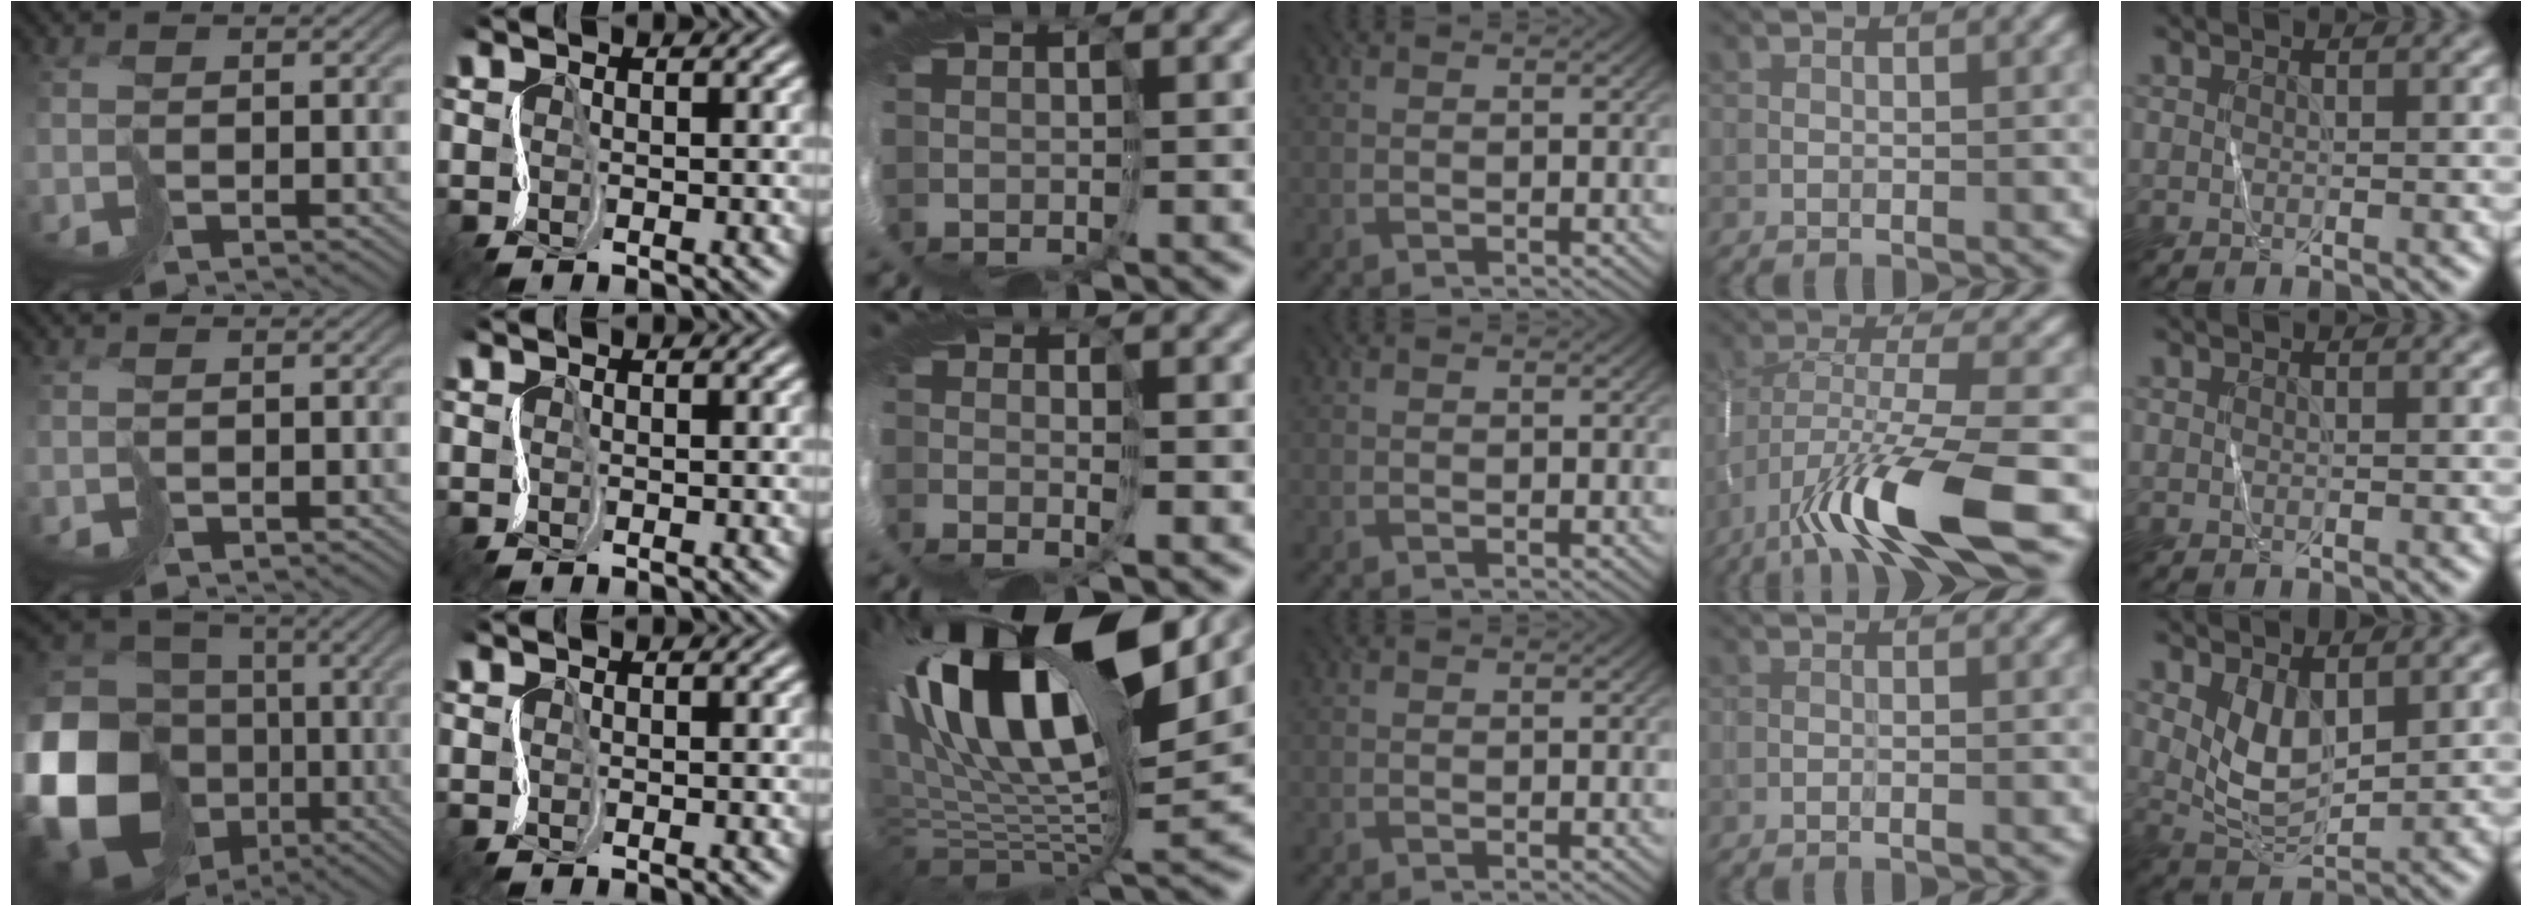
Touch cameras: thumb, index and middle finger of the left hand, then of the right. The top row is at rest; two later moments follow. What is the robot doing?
{"motion": "cut", "object": "tape"}